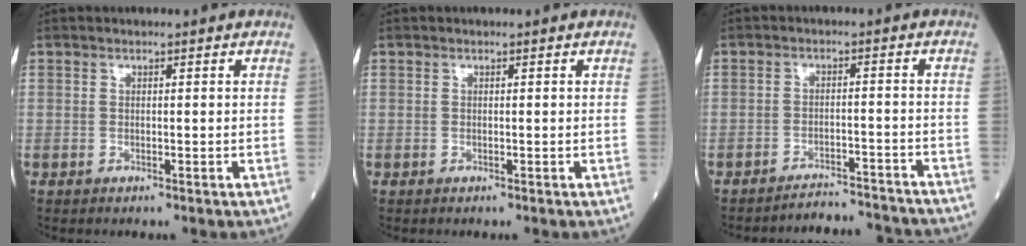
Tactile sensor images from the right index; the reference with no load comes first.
{"total": 0.0}
{"total": 9.1, "force": [-9.0, 0.6, 0.7], "torque": [-0.002, 0.009, -0.117]}